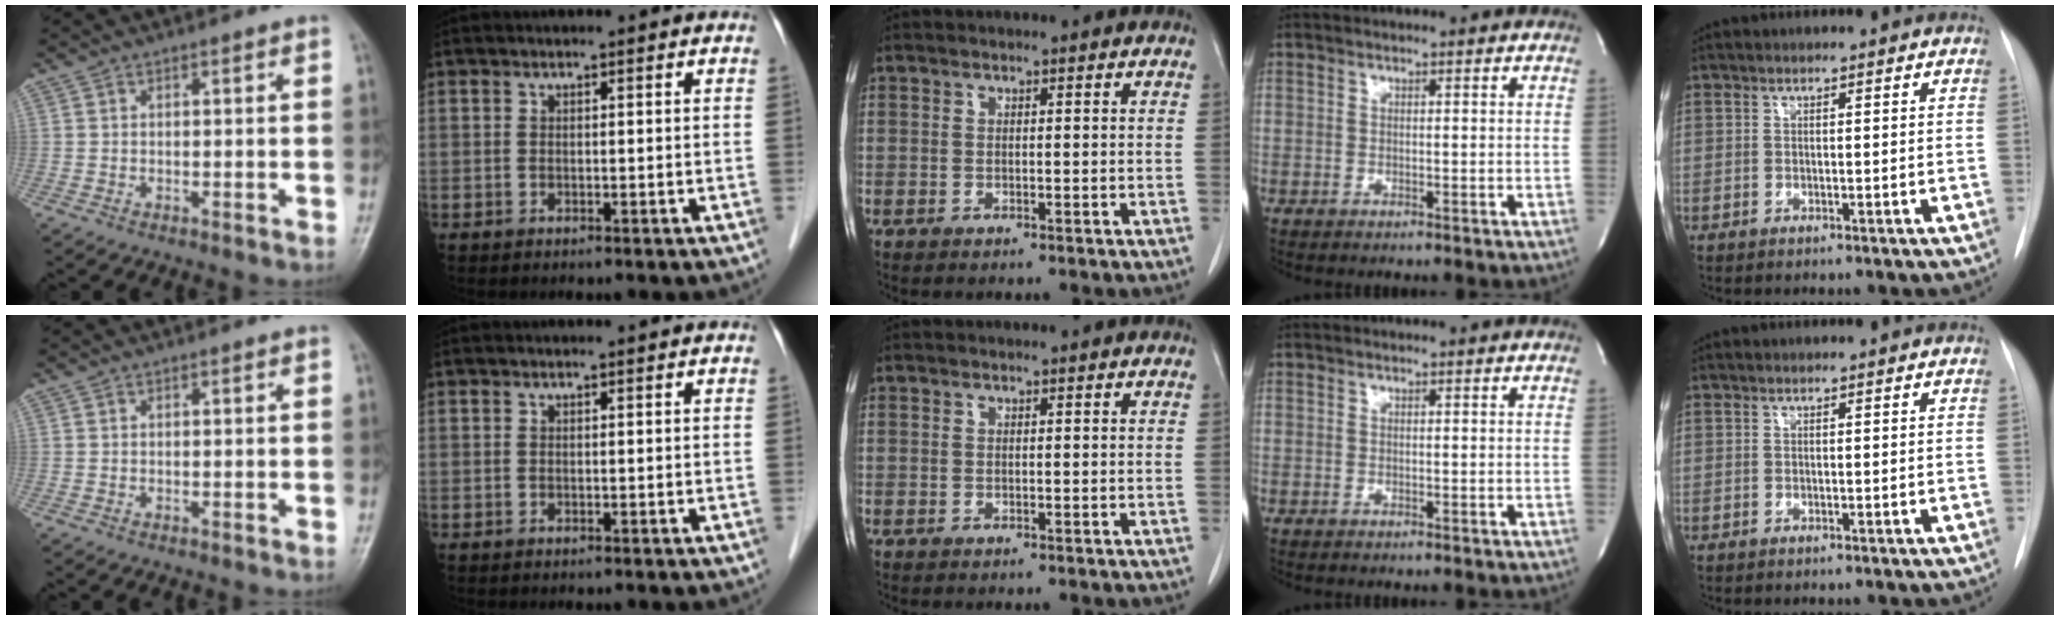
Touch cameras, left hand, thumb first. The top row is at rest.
{}